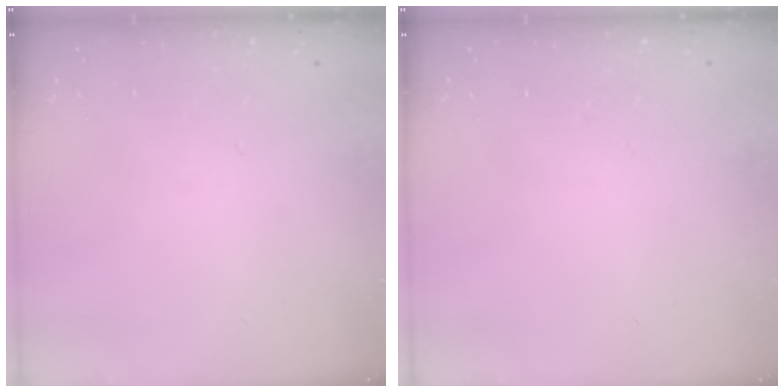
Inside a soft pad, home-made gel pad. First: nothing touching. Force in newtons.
{"total": 0.0}